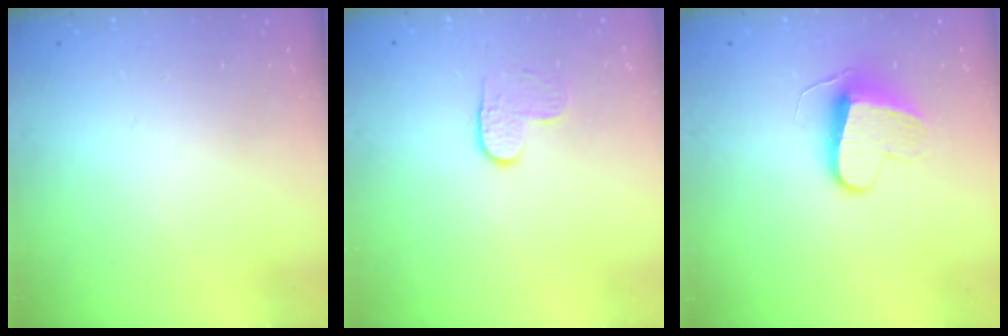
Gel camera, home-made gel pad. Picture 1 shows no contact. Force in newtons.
{"total": 4.0, "press": 4.0, "slide": 0.4}
{"total": 9.2, "press": 9.2, "slide": 0.5}